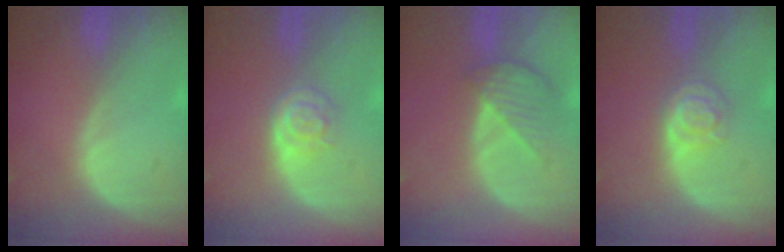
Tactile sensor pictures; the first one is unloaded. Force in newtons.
{"total": 3.9, "press": 3.7, "slide": 1.2}
{"total": 4.6, "press": 4.2, "slide": 1.8}
{"total": 4.3, "press": 3.9, "slide": 1.9}